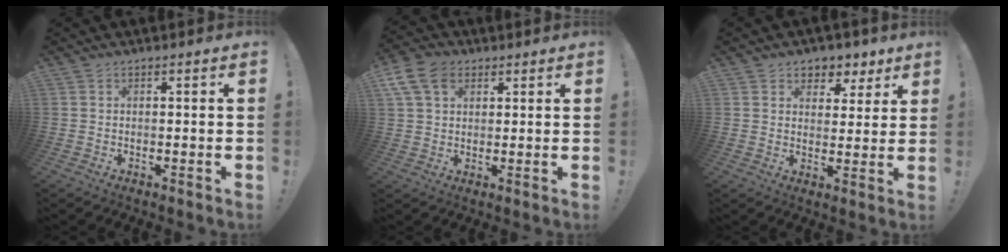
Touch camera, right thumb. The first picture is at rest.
{"total": 10.2, "force": [4.6, 6.9, 6.0], "torque": [-0.112, -0.004, 0.091]}
{"total": 6.0, "force": [3.7, 4.6, 1.1], "torque": [-0.001, -0.033, 0.068]}